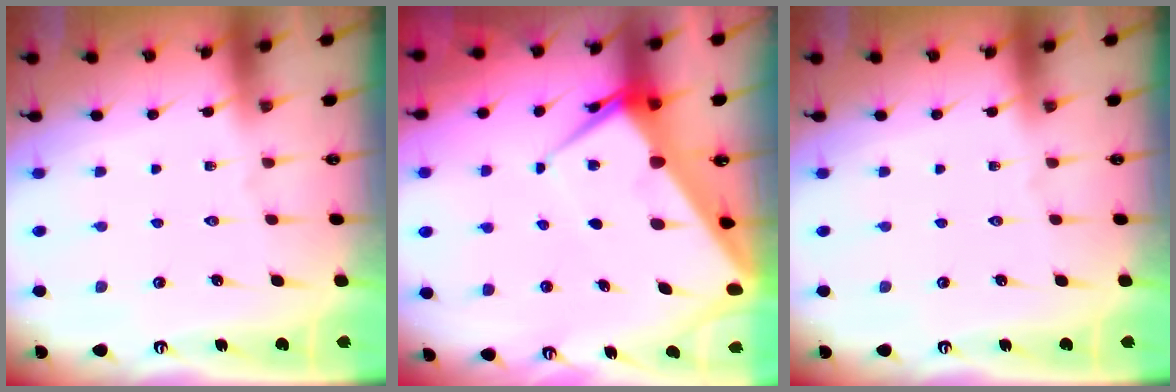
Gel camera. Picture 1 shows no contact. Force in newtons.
{"total": 8.6, "press": 8.5, "slide": 0.9}
{"total": 0.0}